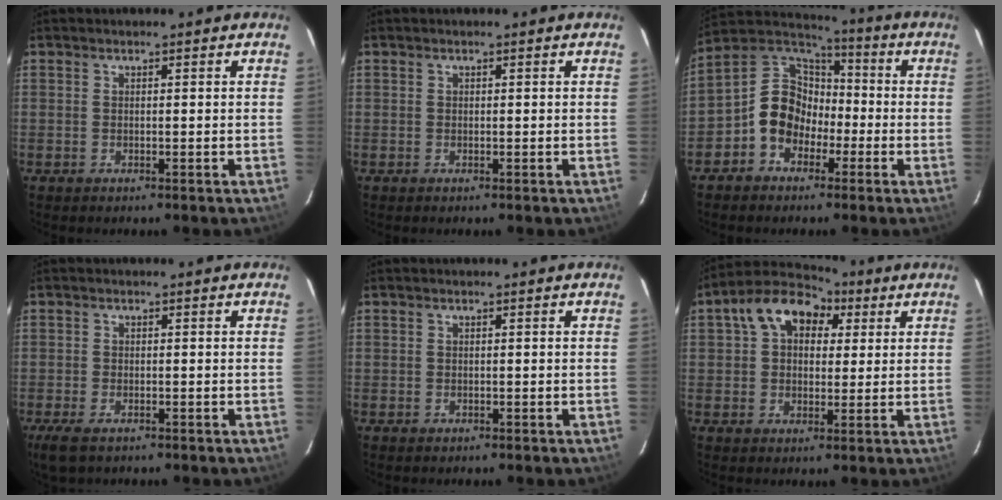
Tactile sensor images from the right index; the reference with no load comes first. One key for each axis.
{"total": 0.0}
{"total": 11.3, "fx": -4.2, "fy": 9.0, "fz": 5.3, "tx": -0.109, "ty": 0.031, "tz": -0.080}
{"total": 4.3, "fx": -2.8, "fy": 1.9, "fz": 2.6, "tx": -0.061, "ty": -0.014, "tz": -0.051}
{"total": 0.6, "fx": -0.3, "fy": 0.5, "fz": 0.1, "tx": 0.001, "ty": 0.000, "tz": -0.004}
{"total": 11.6, "fx": 4.4, "fy": 8.2, "fz": 7.0, "tx": -0.131, "ty": 0.048, "tz": 0.066}